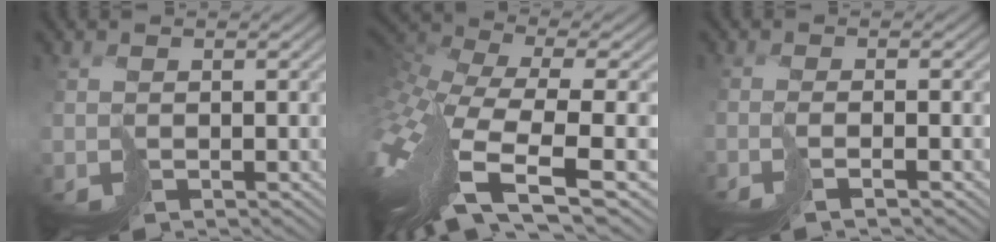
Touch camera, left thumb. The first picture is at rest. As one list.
[{"total": 13.8, "force": [-1.1, 5.4, 12.6], "torque": [-0.312, -0.036, 0.014]}, {"total": 1.5, "force": [-0.7, -0.5, 1.3], "torque": [-0.009, 0.005, -0.027]}]